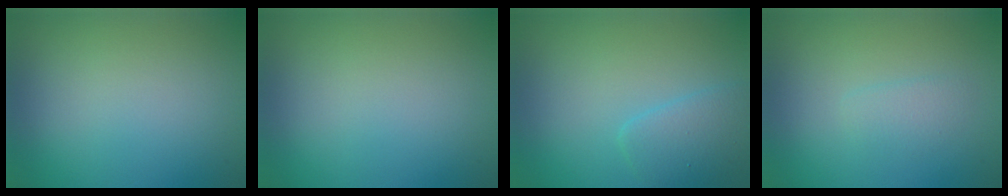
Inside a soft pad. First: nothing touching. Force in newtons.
{"total": 0.0}
{"total": 2.6, "press": 2.6, "slide": 0.1}
{"total": 1.2, "press": 1.2, "slide": 0.0}